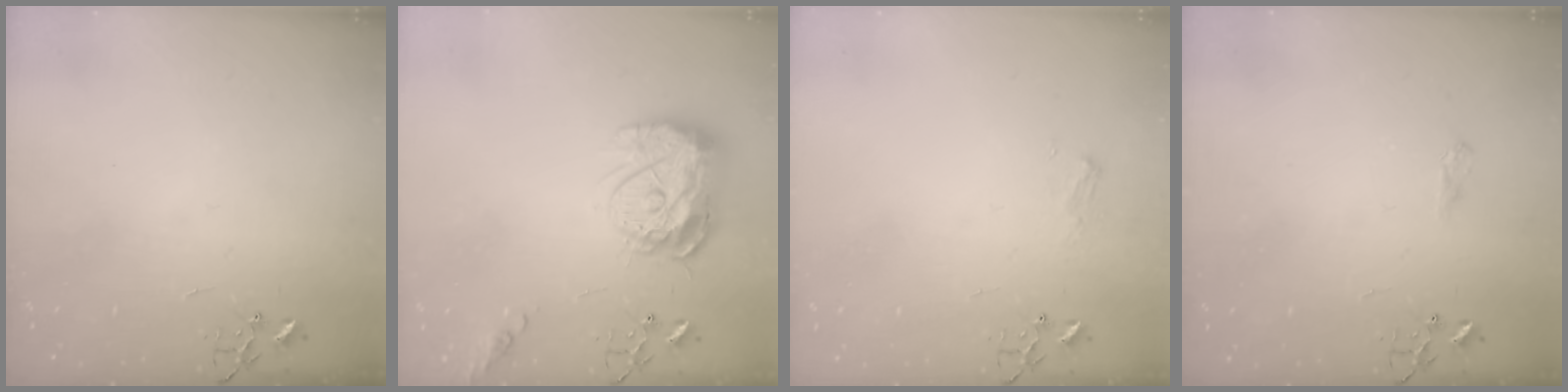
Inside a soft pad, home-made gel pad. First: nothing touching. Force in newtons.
{"total": 14.4, "press": 14.4, "slide": 1.3}
{"total": 6.0, "press": 6.0, "slide": 0.7}
{"total": 6.8, "press": 6.8, "slide": 0.6}